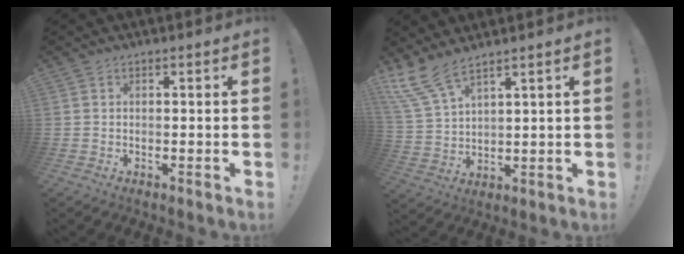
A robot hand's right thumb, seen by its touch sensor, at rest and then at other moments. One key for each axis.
{"total": 9.0, "fx": 7.1, "fy": 2.3, "fz": 5.0, "tx": -0.118, "ty": -0.028, "tz": 0.141}